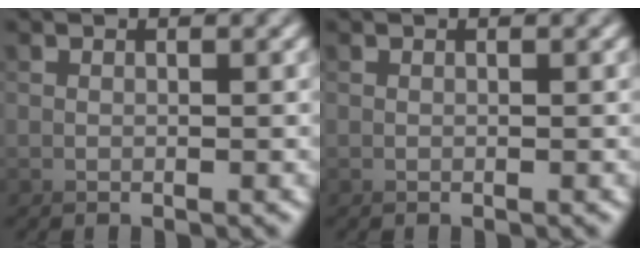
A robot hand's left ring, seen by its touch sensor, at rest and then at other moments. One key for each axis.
{"total": 0.0}